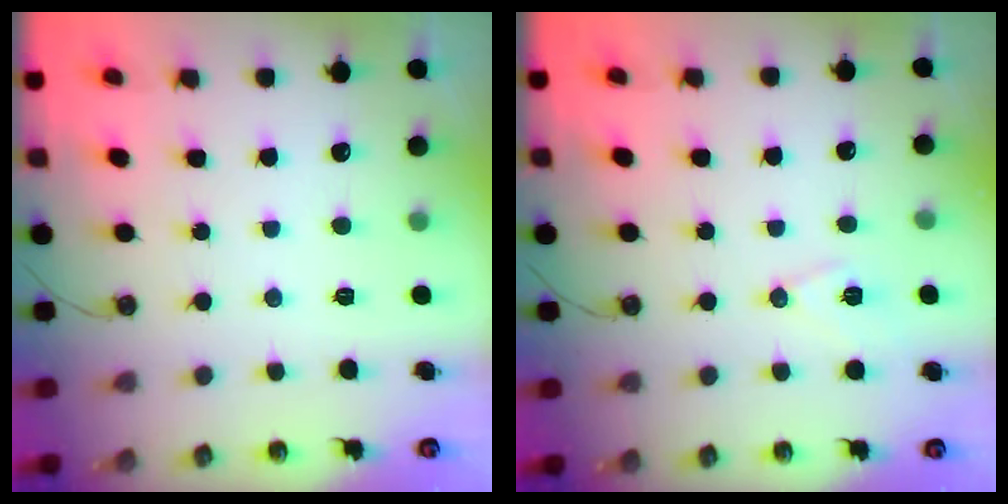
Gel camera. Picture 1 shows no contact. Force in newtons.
{"total": 7.6, "press": 6.6, "slide": 3.7}